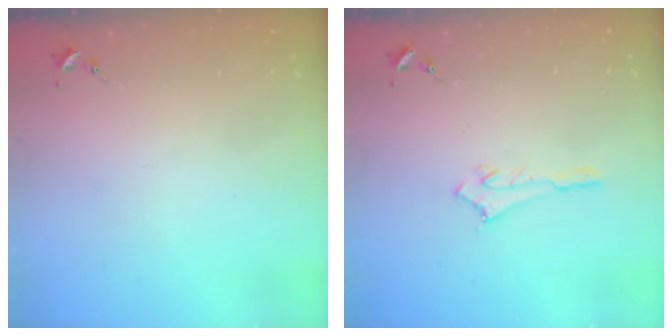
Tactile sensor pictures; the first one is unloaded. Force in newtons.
{"total": 2.8, "press": 2.8, "slide": 0.2}